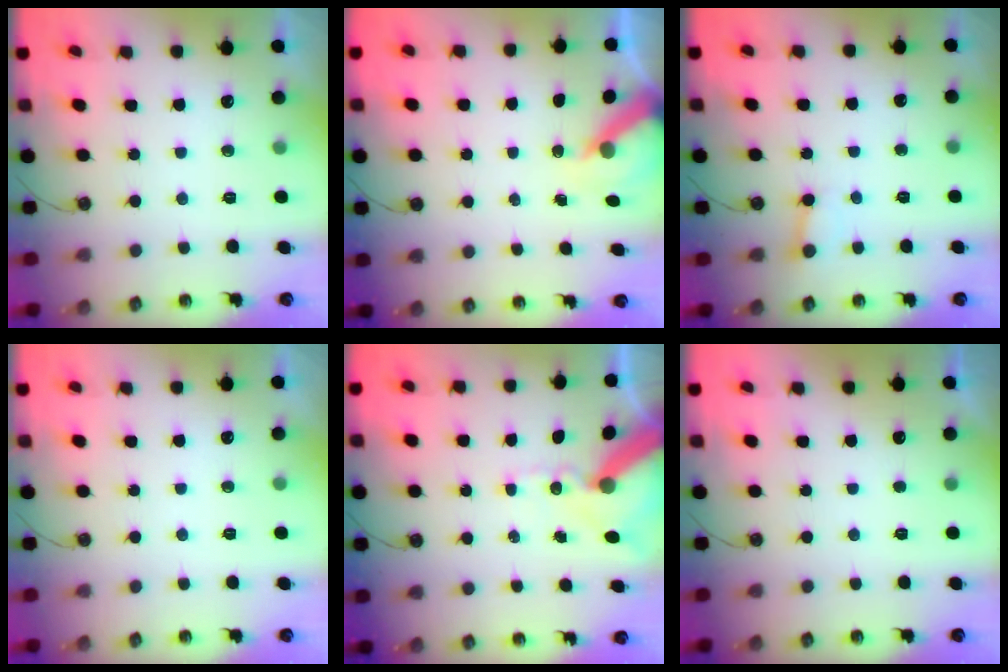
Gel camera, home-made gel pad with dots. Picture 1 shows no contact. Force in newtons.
{"total": 5.6, "press": 5.6, "slide": 0.5}
{"total": 2.7, "press": 2.7, "slide": 0.3}
{"total": 0.0}
{"total": 12.0, "press": 11.8, "slide": 1.8}
{"total": 0.0}